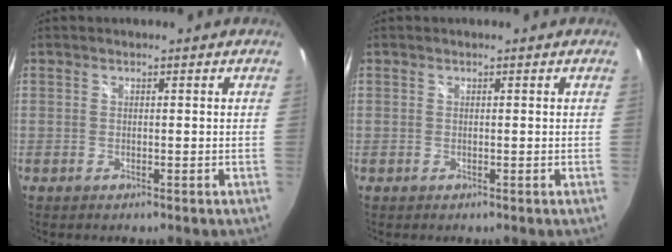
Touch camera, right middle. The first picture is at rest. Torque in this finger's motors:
{"motor_torque": [-0.01, -0.01, 0.00, 0.01]}